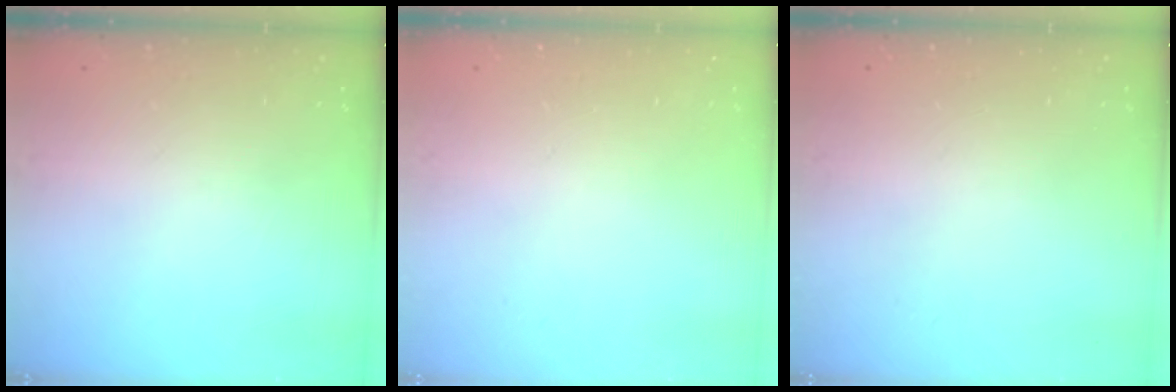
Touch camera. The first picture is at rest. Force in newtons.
{"total": 0.0}
{"total": 0.0}